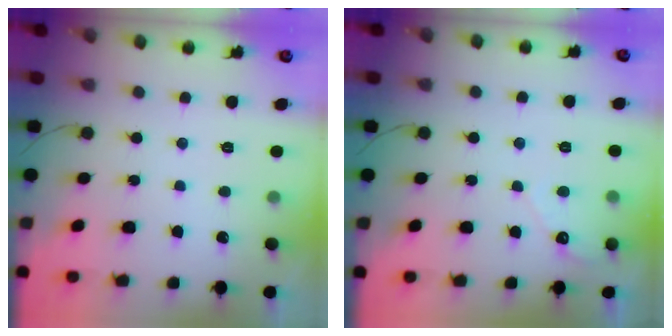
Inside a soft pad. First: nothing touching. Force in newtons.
{"total": 2.7, "press": 2.7, "slide": 0.2}